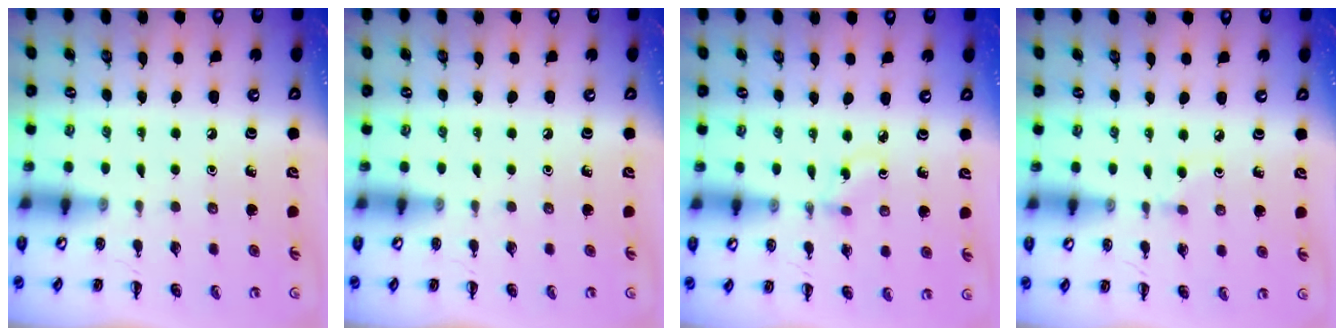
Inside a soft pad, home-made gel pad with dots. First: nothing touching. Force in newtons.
{"total": 0.0}
{"total": 2.1, "press": 1.9, "slide": 0.9}
{"total": 2.0, "press": 1.8, "slide": 0.8}